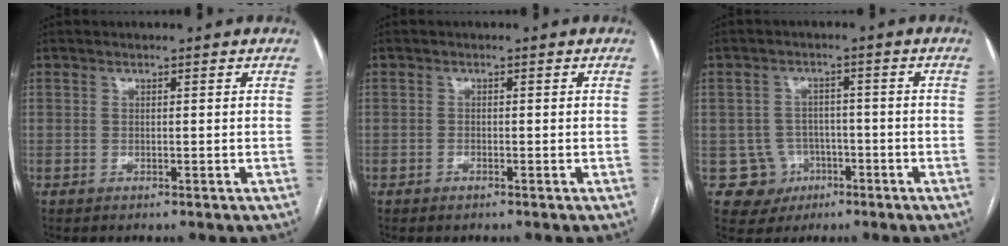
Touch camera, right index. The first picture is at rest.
{"total": 0.9, "force": [-0.7, 0.3, 0.4], "torque": [-0.008, -0.001, -0.008]}
{"total": 5.8, "force": [-1.9, 5.5, 0.2], "torque": [0.007, 0.014, -0.022]}